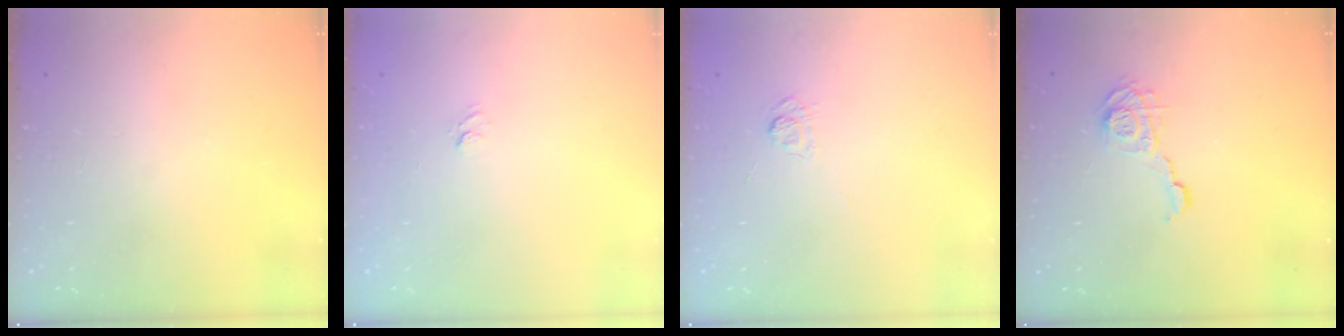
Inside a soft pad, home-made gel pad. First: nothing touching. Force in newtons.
{"total": 3.6, "press": 3.4, "slide": 1.1}
{"total": 4.0, "press": 3.7, "slide": 1.5}
{"total": 9.6, "press": 9.6, "slide": 0.5}